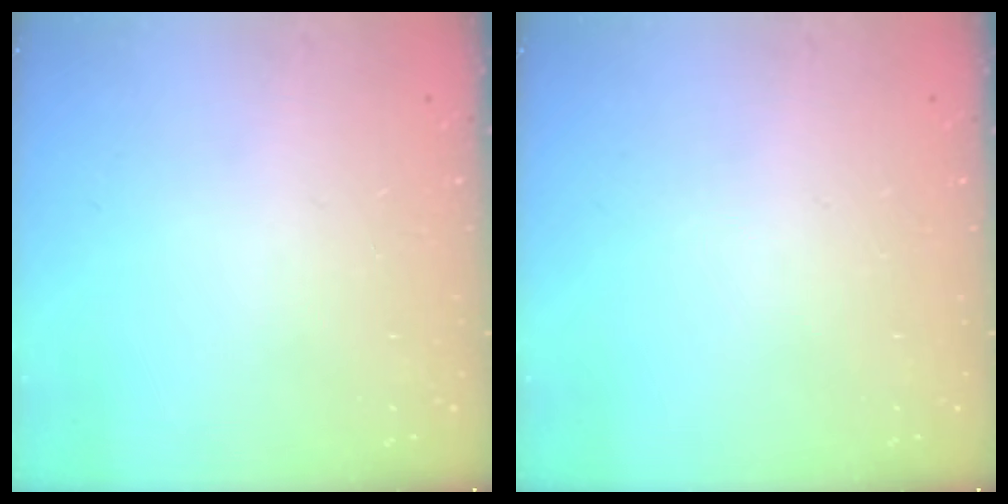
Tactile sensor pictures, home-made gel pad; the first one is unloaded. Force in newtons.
{"total": 0.0}